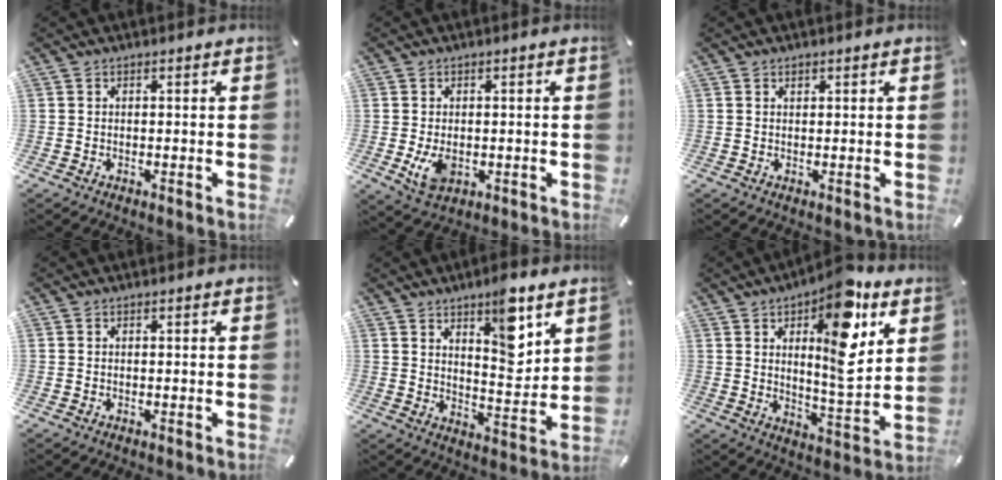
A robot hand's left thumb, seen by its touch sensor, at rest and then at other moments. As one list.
[{"total": 5.2, "force": [-0.7, 3.7, 3.7], "torque": [-0.082, -0.006, -0.014]}, {"total": 0.7, "force": [0.4, 0.5, 0.2], "torque": [-0.004, 0.000, 0.007]}, {"total": 0.0}, {"total": 11.5, "force": [7.0, 4.7, 7.7], "torque": [-0.092, -0.050, 0.115]}, {"total": 16.3, "force": [7.1, 6.2, 13.3], "torque": [-0.187, -0.036, 0.111]}]